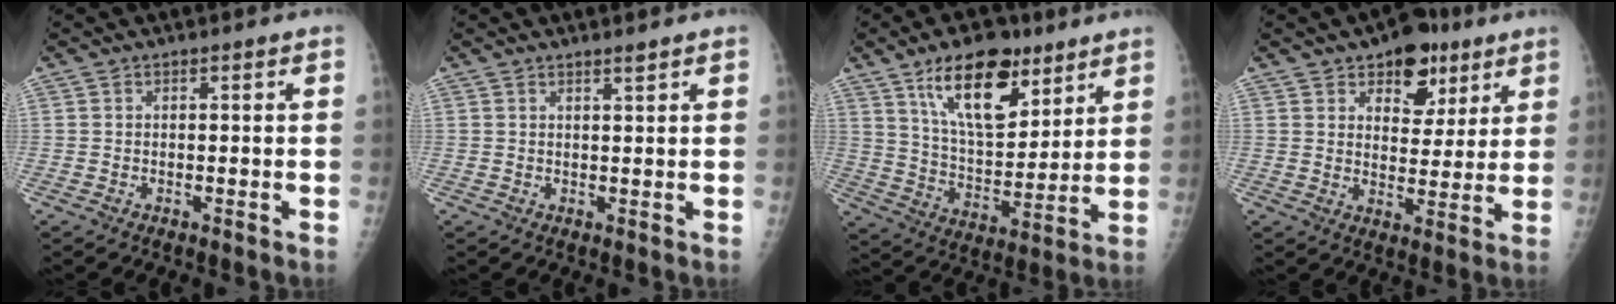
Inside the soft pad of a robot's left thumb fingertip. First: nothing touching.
{"total": 1.2, "force": [1.0, 0.0, 0.5], "torque": [-0.006, -0.010, 0.019]}
{"total": 17.4, "force": [10.3, 8.1, 11.4], "torque": [-0.144, -0.055, 0.182]}
{"total": 10.5, "force": [6.1, 6.6, 5.4], "torque": [-0.034, -0.025, 0.089]}